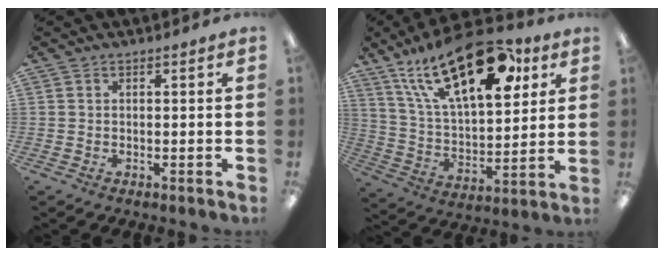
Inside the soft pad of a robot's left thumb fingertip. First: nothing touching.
{"total": 26.0, "force": [14.6, 12.3, 17.7], "torque": [-0.300, -0.060, 0.247]}